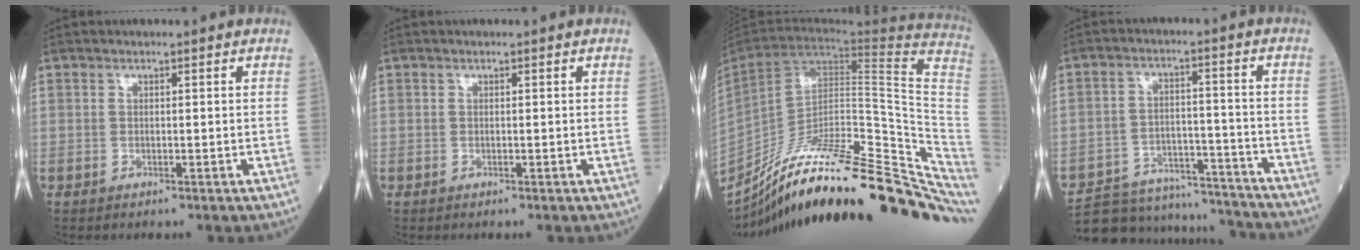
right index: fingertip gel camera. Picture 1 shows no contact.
{"total": 0.0}
{"total": 34.3, "force": [-25.5, 6.9, 21.9], "torque": [-0.244, -0.023, -0.371]}
{"total": 16.1, "force": [-15.5, 3.8, 2.4], "torque": [-0.039, 0.034, -0.221]}